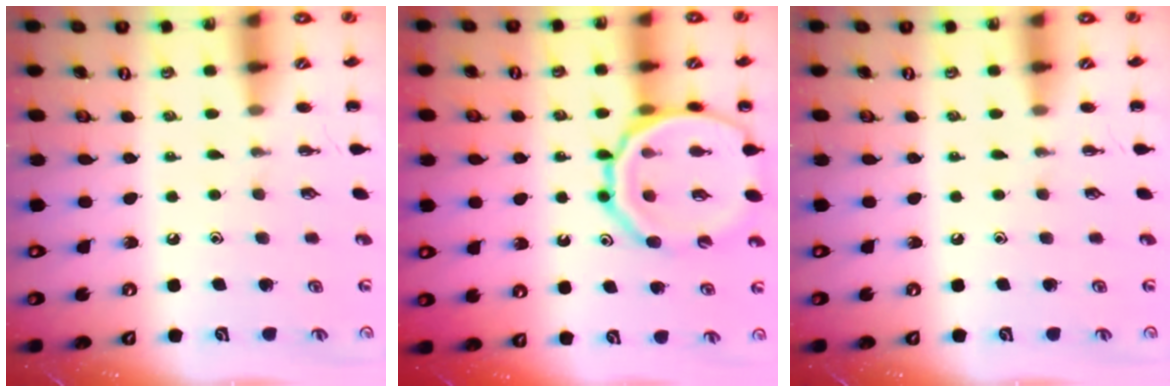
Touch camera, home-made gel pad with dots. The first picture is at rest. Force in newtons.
{"total": 17.8, "press": 17.6, "slide": 2.5}
{"total": 0.0}